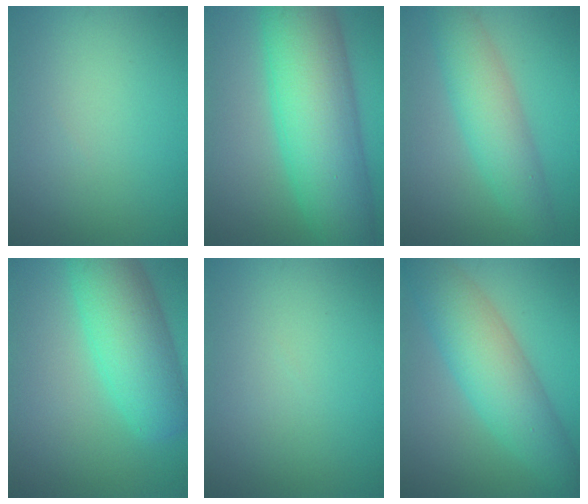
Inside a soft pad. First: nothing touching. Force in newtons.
{"total": 11.9, "press": 11.9, "slide": 0.2}
{"total": 5.0, "press": 5.0, "slide": 0.1}
{"total": 7.9, "press": 7.9, "slide": 0.2}
{"total": 0.0}
{"total": 7.1, "press": 7.1, "slide": 0.4}